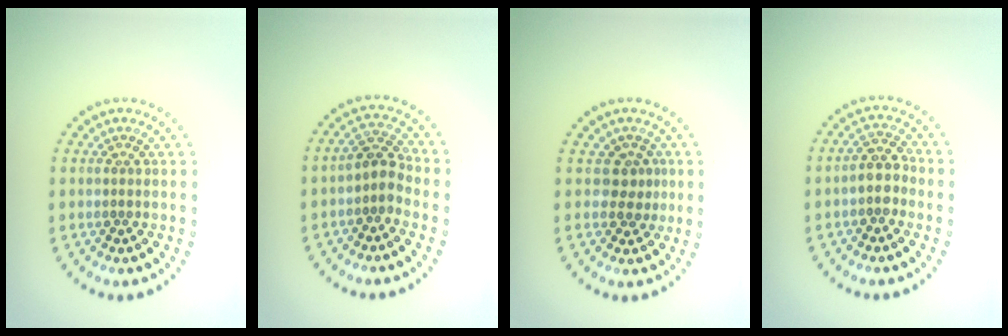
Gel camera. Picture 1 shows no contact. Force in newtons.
{"total": 2.5, "press": 2.0, "slide": 1.4}
{"total": 2.0, "press": 1.5, "slide": 1.3}
{"total": 2.4, "press": 2.1, "slide": 1.1}